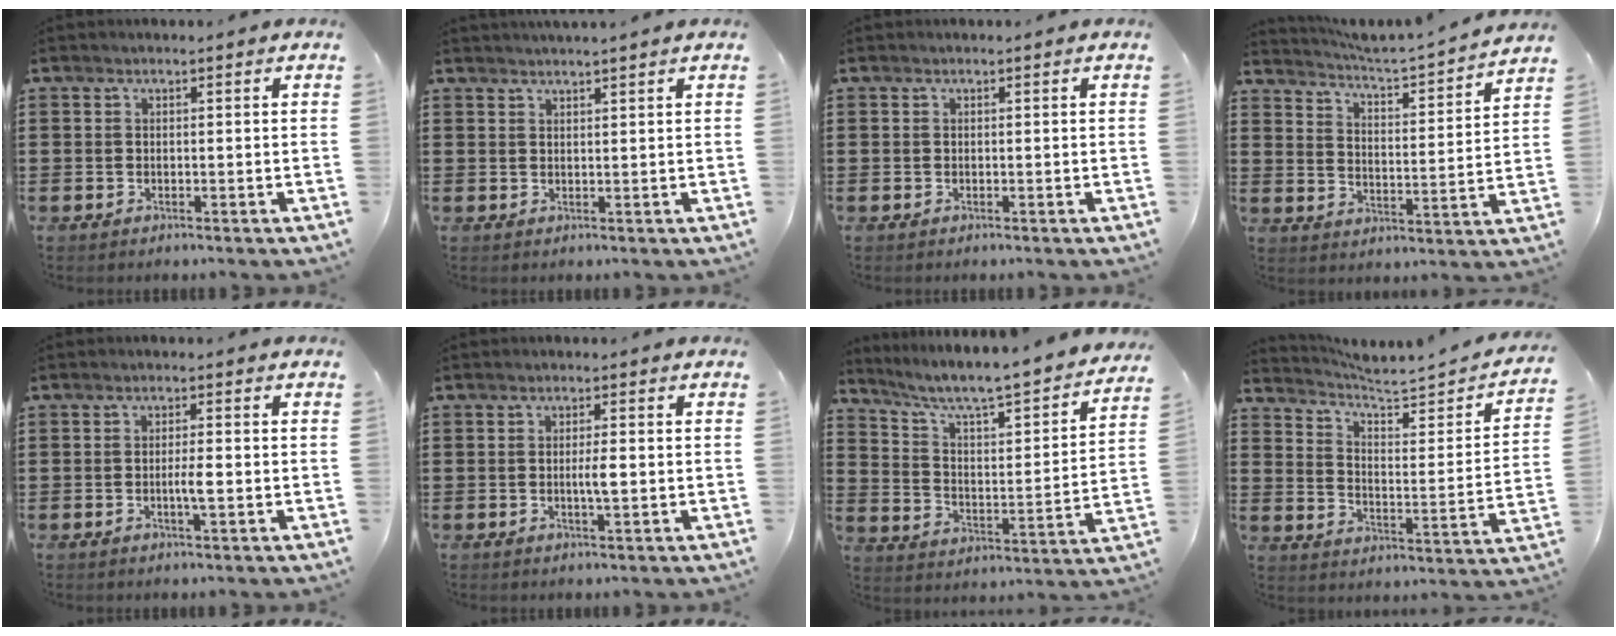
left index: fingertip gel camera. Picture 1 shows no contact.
{"total": 1.3, "force": [1.2, -0.3, 0.2], "torque": [-0.004, -0.001, 0.024]}
{"total": 0.0}
{"total": 3.0, "force": [2.9, -0.5, 0.5], "torque": [-0.029, -0.037, 0.038]}
{"total": 2.9, "force": [-0.6, 0.5, 2.8], "torque": [-0.050, 0.001, -0.012]}
{"total": 2.7, "force": [-0.3, 0.4, 2.6], "torque": [-0.049, -0.001, -0.007]}
{"total": 5.9, "force": [5.0, 0.2, 3.1], "torque": [-0.085, -0.047, 0.075]}
{"total": 3.7, "force": [3.3, 0.2, 1.7], "torque": [-0.056, -0.032, 0.045]}